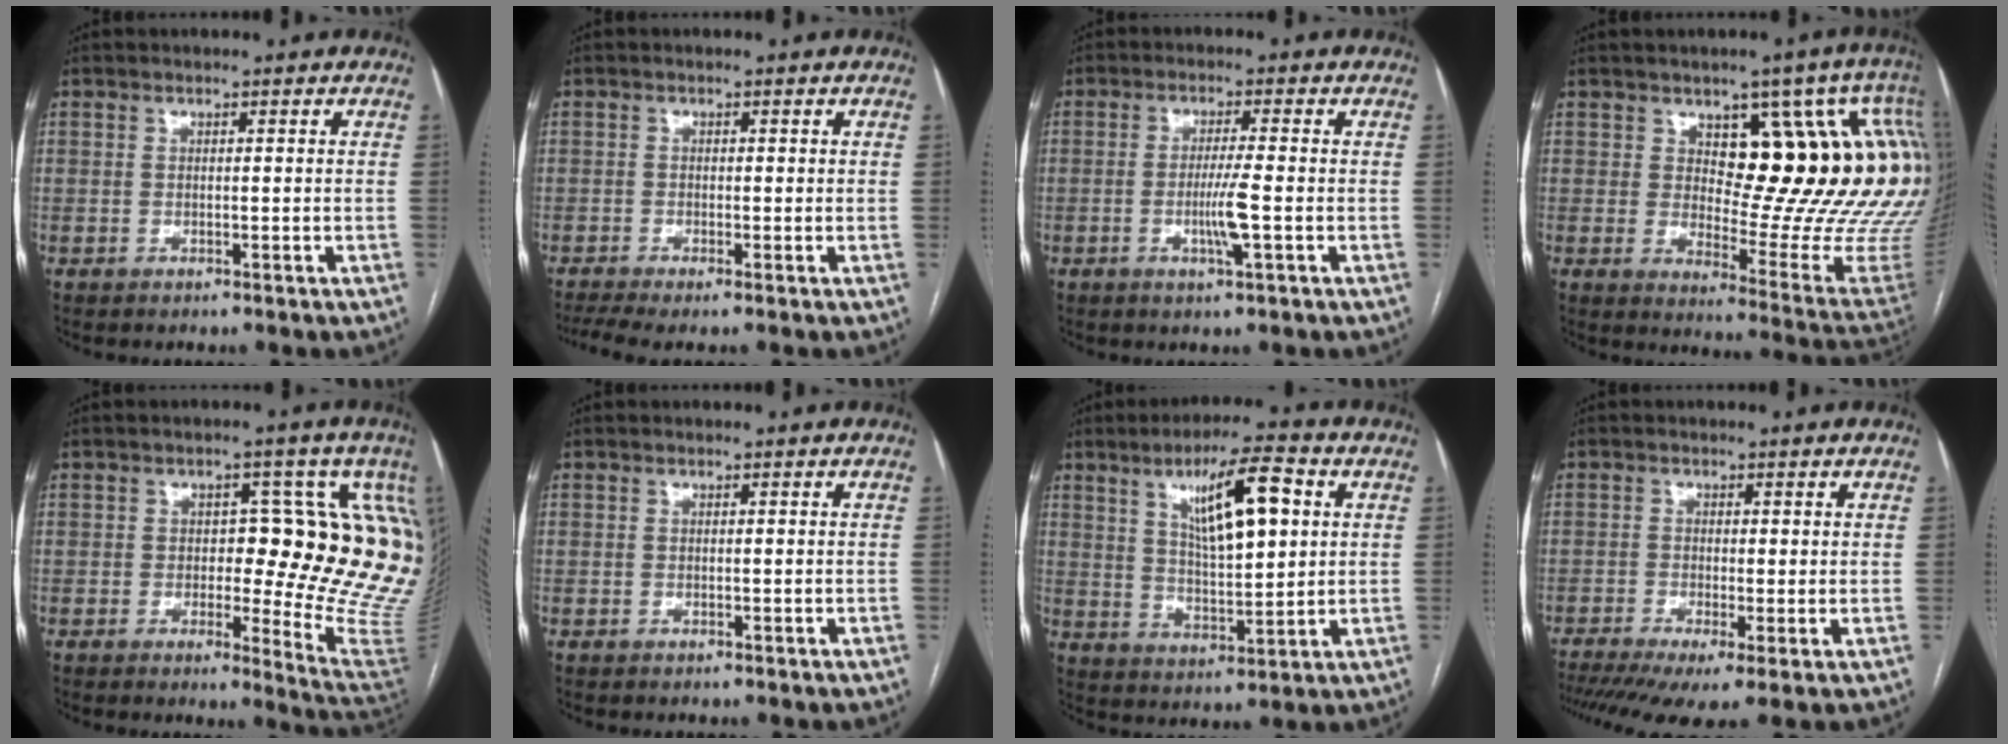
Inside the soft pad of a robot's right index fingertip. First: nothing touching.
{"total": 3.3, "force": [-1.7, 0.8, 2.7], "torque": [-0.056, -0.005, -0.034]}
{"total": 4.8, "force": [-1.2, -0.4, 4.6], "torque": [-0.087, -0.009, -0.023]}
{"total": 21.7, "force": [6.8, 6.3, 19.6], "torque": [-0.195, 0.007, 0.100]}
{"total": 15.9, "force": [2.5, 5.5, 14.8], "torque": [-0.142, 0.009, 0.026]}
{"total": 0.0}
{"total": 12.0, "force": [4.3, 2.7, 10.9], "torque": [-0.186, 0.009, 0.077]}
{"total": 8.9, "force": [-4.8, 2.5, 7.2], "torque": [-0.133, -0.013, -0.082]}